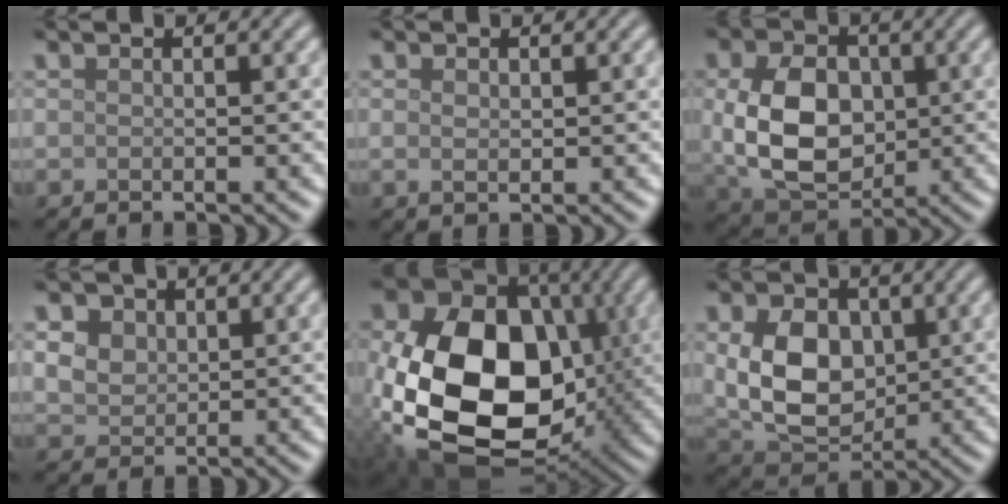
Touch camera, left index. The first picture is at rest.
{"total": 1.0, "force": [0.3, 0.6, 0.7], "torque": [-0.013, -0.001, 0.008]}
{"total": 9.1, "force": [0.2, 6.5, 6.4], "torque": [-0.147, -0.010, 0.012]}
{"total": 7.0, "force": [3.2, 5.2, 3.4], "torque": [-0.081, 0.027, 0.041]}
{"total": 18.1, "force": [-1.2, 13.0, 12.5], "torque": [-0.260, -0.036, -0.020]}
{"total": 8.1, "force": [0.7, 5.8, 5.6], "torque": [-0.119, -0.006, 0.016]}